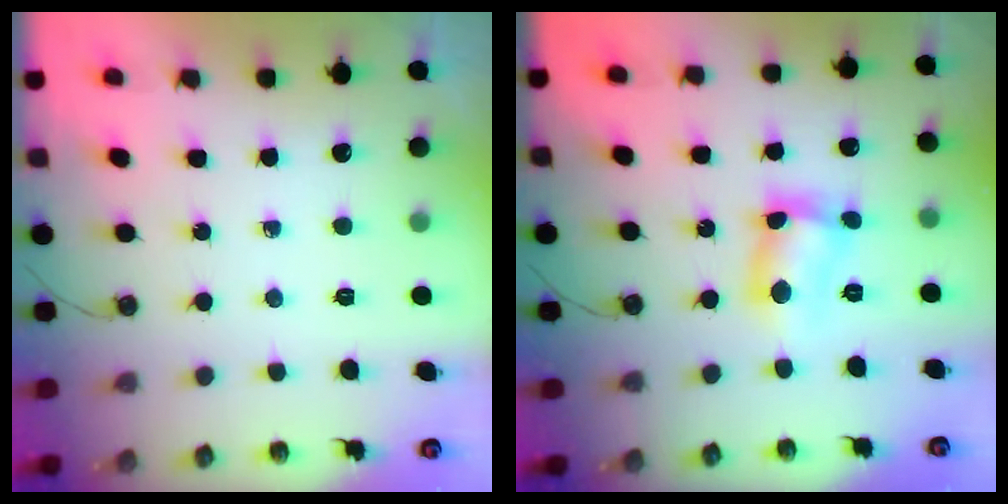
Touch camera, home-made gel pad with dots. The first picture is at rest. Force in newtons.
{"total": 9.0, "press": 9.0, "slide": 0.5}